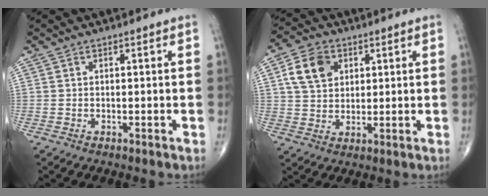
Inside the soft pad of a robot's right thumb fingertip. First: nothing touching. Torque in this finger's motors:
{"motor_torque": [-0.10, 1.41, 0.94, 0.51, 0.06]}